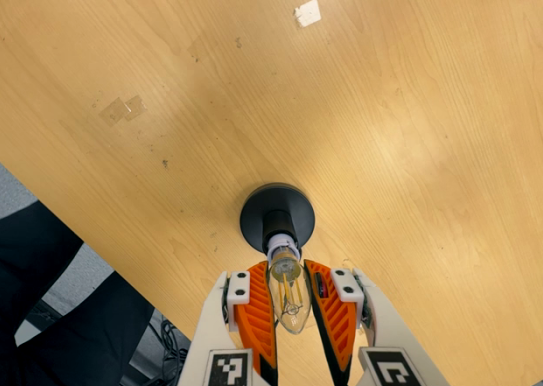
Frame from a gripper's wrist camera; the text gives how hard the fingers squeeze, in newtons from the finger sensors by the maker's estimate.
{"total": 15.6, "left": 14.7, "right": 16.5}